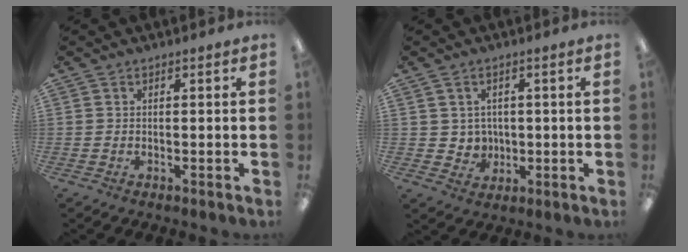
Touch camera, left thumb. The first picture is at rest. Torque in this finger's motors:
{"motor_torque": [-0.10, 0.14, 0.26, -0.36, 0.00]}